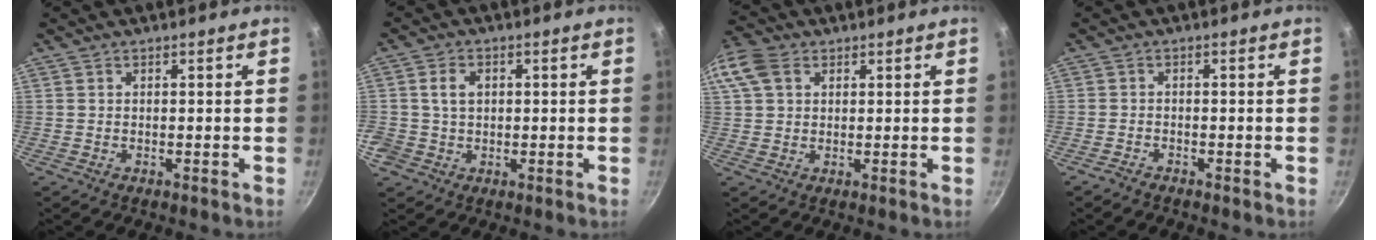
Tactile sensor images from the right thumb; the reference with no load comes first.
{"total": 4.8, "force": [0.6, 4.0, 2.6], "torque": [-0.032, 0.003, 0.008]}
{"total": 8.8, "force": [3.4, 6.2, 5.2], "torque": [-0.107, 0.015, 0.056]}
{"total": 1.3, "force": [-1.2, 0.4, 0.2], "torque": [-0.017, 0.012, -0.026]}